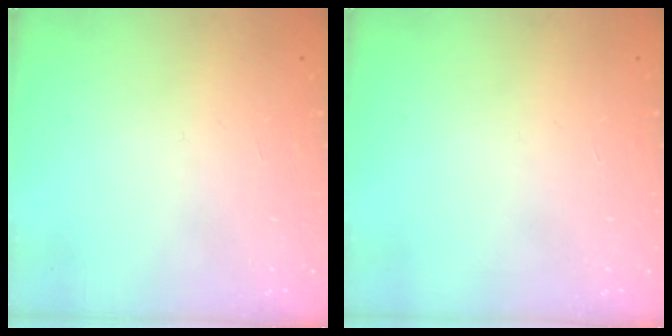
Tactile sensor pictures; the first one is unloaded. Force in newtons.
{"total": 0.0}